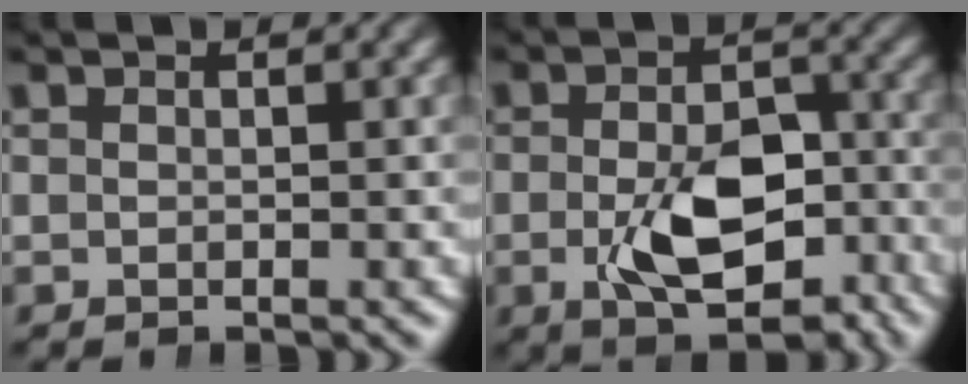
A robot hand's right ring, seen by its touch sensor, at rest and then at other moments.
{"total": 7.4, "force": [-2.2, 4.0, 5.8], "torque": [-0.106, -0.029, -0.027]}